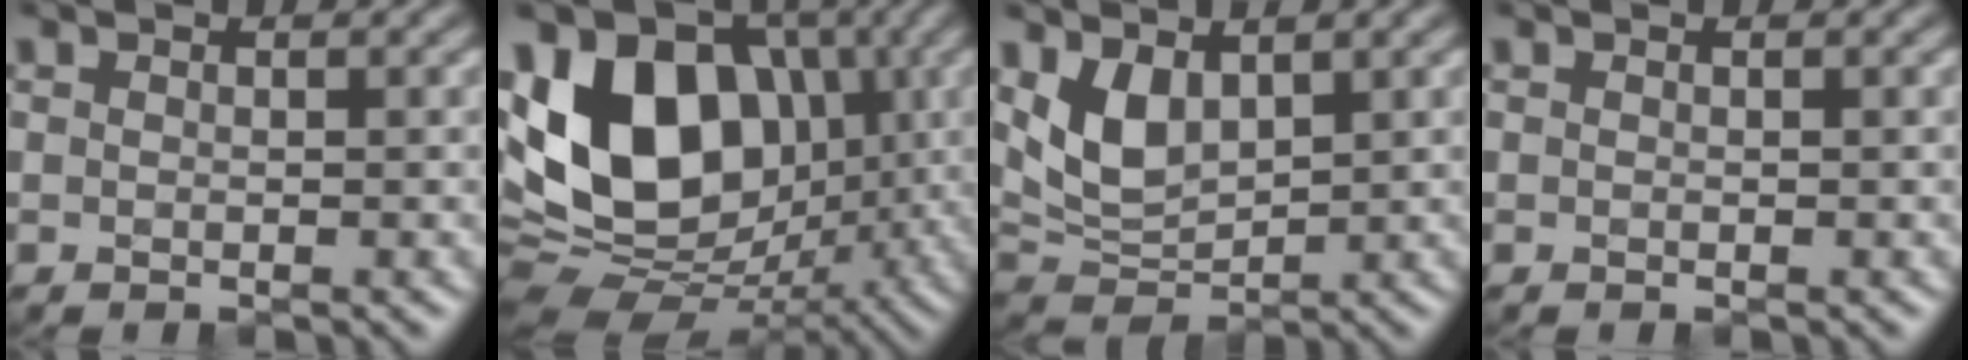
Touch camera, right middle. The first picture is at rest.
{"total": 13.5, "force": [1.1, 9.5, 9.5], "torque": [-0.166, 0.008, 0.001]}
{"total": 4.5, "force": [1.6, 2.6, 3.2], "torque": [-0.074, -0.012, 0.034]}
{"total": 0.0}